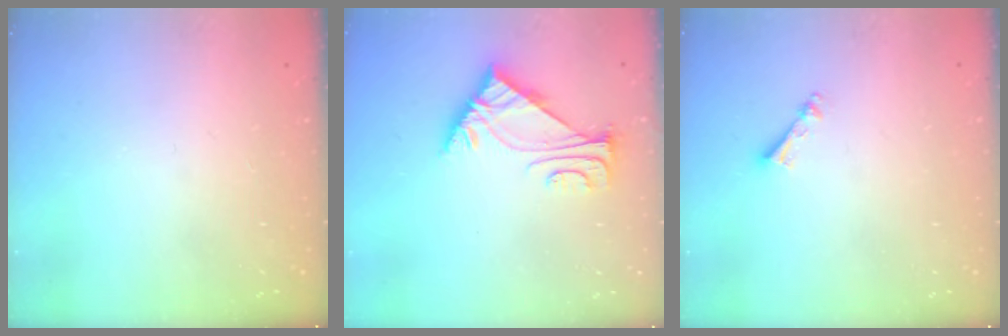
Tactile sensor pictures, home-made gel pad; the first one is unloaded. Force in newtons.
{"total": 5.4, "press": 5.3, "slide": 1.1}
{"total": 3.7, "press": 3.7, "slide": 0.3}